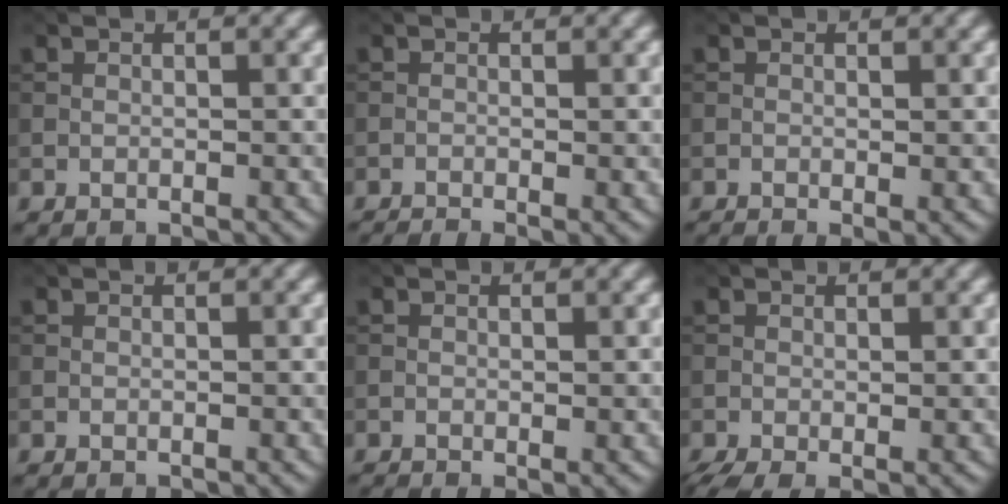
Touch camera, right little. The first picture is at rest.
{"total": 1.7, "force": [-1.2, 0.3, 1.2], "torque": [-0.019, -0.003, -0.025]}
{"total": 1.1, "force": [-0.2, 0.3, 1.0], "torque": [-0.018, -0.007, -0.004]}
{"total": 0.0}
{"total": 0.7, "force": [-0.1, 0.2, 0.6], "torque": [-0.010, -0.005, -0.001]}
{"total": 2.2, "force": [-0.6, 0.8, 2.0], "torque": [-0.042, -0.012, -0.011]}